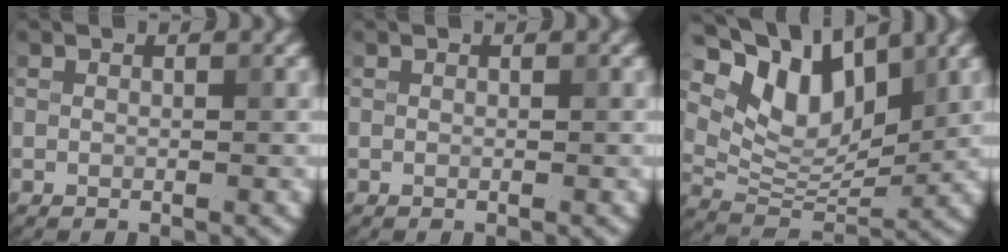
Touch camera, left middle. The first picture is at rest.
{"total": 0.0}
{"total": 8.6, "force": [4.9, 4.6, 5.4], "torque": [-0.097, -0.002, 0.084]}